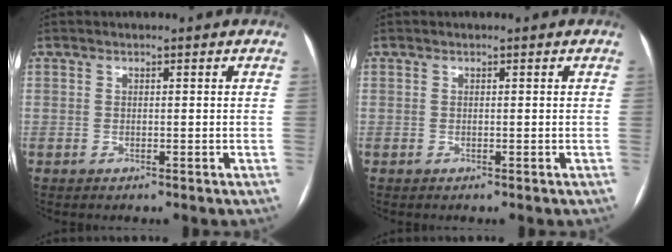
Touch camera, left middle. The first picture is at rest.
{"total": 0.0}